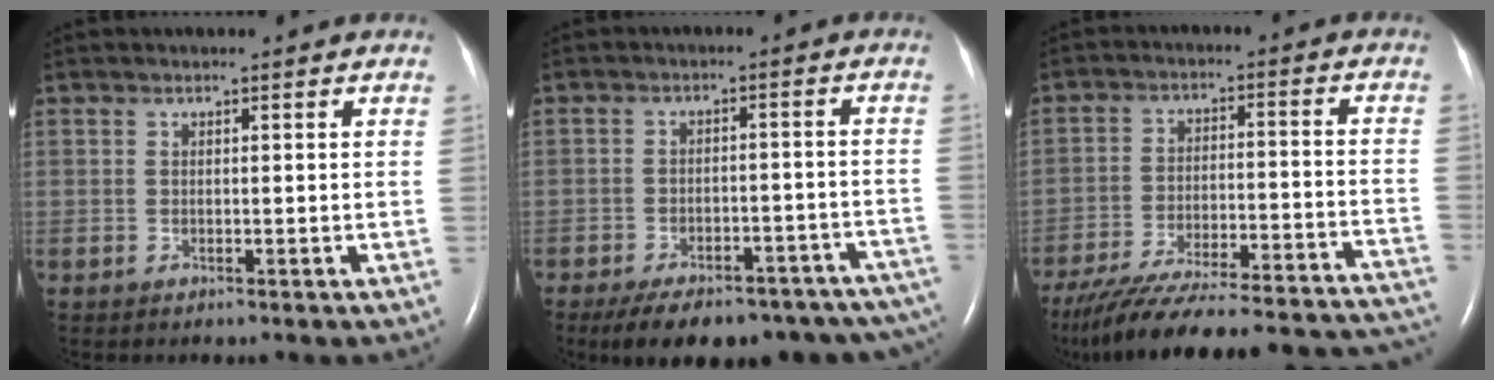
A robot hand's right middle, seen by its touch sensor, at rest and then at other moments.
{"total": 22.2, "force": [-17.5, 8.5, 10.7], "torque": [-0.131, 0.006, -0.213]}
{"total": 34.3, "force": [-30.7, 4.6, 14.7], "torque": [-0.191, -0.040, -0.412]}